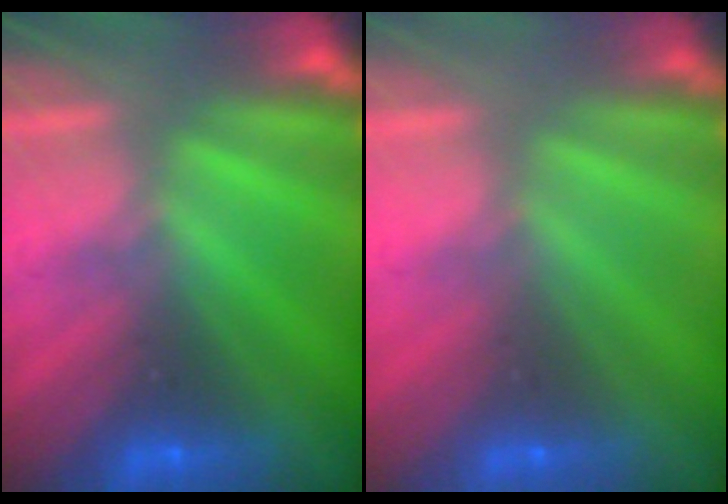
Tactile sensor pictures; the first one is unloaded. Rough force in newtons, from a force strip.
{"total": 2.7}